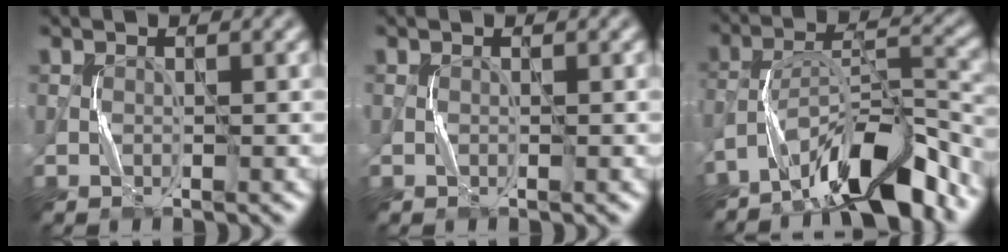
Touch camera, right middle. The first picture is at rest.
{"total": 0.0}
{"total": 9.5, "force": [-7.3, 2.1, 5.8], "torque": [-0.095, 0.010, -0.131]}